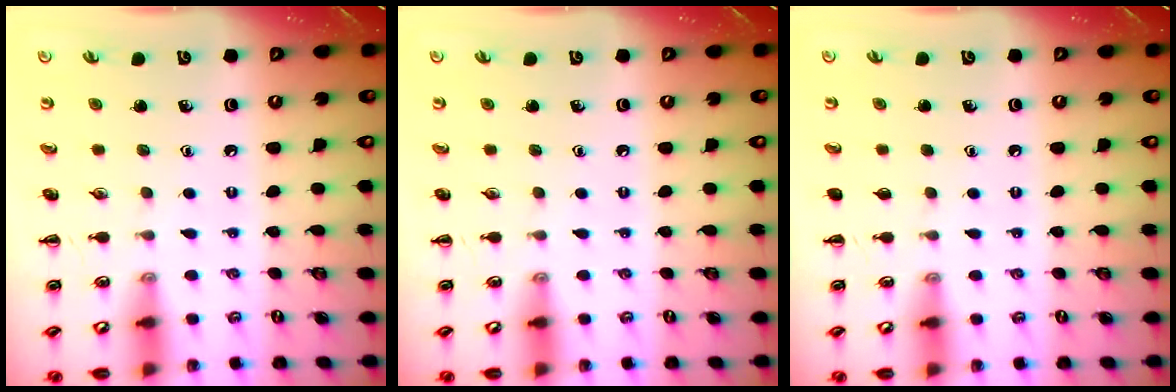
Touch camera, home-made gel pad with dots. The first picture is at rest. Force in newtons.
{"total": 0.0}
{"total": 0.0}